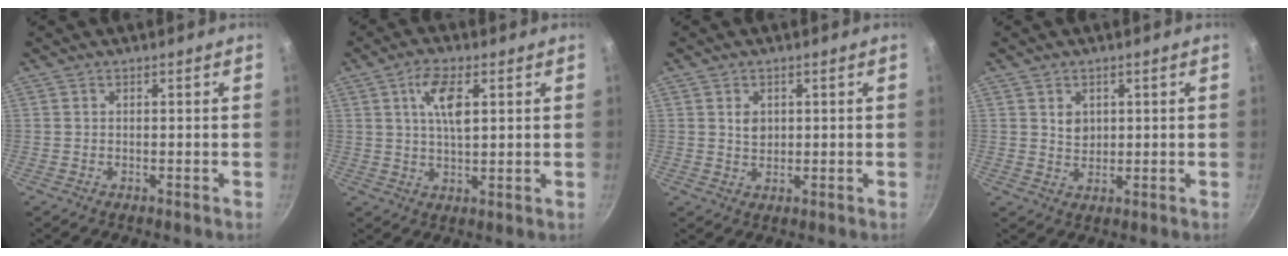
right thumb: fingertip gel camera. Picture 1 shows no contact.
{"total": 7.3, "force": [2.4, 2.8, 6.3], "torque": [-0.114, -0.004, 0.045]}
{"total": 2.9, "force": [0.7, 2.2, 1.7], "torque": [-0.021, -0.004, 0.013]}
{"total": 3.2, "force": [1.0, 2.6, 1.6], "torque": [-0.017, -0.007, 0.018]}